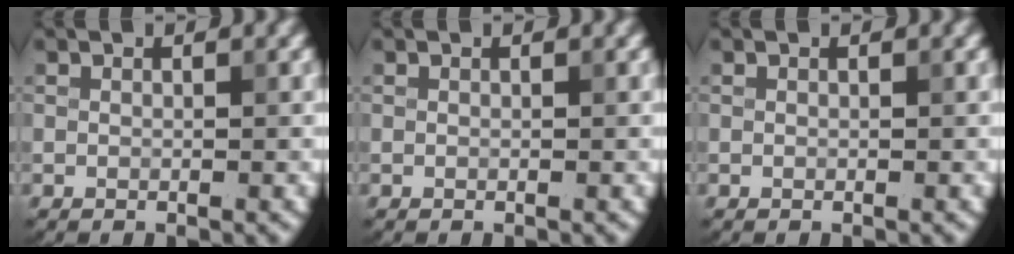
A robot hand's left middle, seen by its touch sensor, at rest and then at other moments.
{"total": 0.0}
{"total": 0.0}